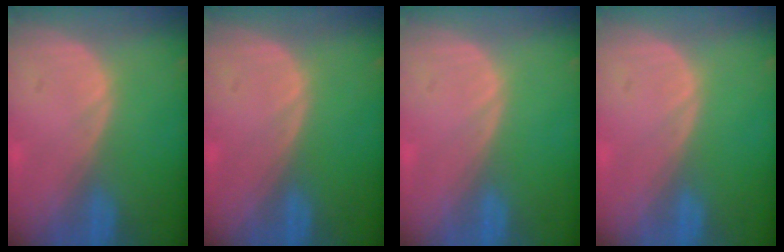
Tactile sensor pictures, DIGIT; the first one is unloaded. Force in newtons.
{"total": 0.0}
{"total": 0.0}
{"total": 0.0}